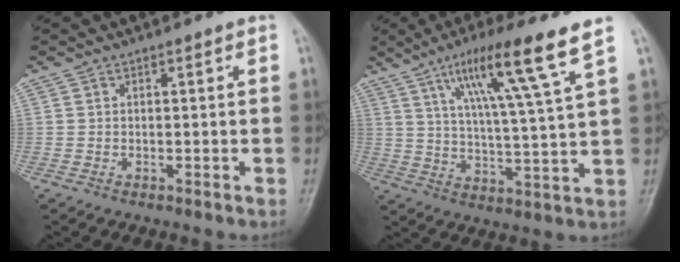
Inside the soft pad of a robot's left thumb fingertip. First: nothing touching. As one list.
[{"total": 14.8, "force": [8.2, 0.5, 12.4], "torque": [-0.212, -0.030, 0.138]}]